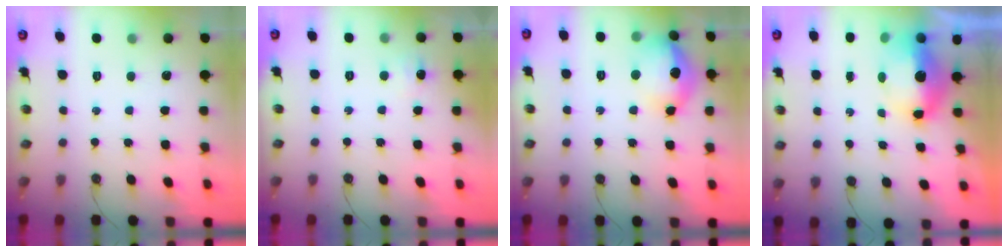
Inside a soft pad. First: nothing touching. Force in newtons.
{"total": 5.4, "press": 5.3, "slide": 1.1}
{"total": 15.8, "press": 15.7, "slide": 1.3}
{"total": 8.5, "press": 8.4, "slide": 0.9}